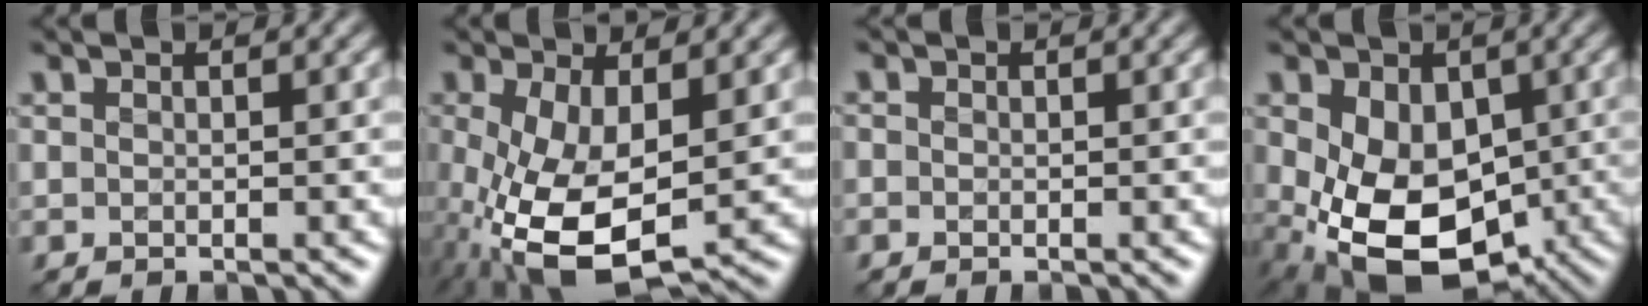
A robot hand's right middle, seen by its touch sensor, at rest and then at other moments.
{"total": 9.3, "force": [-2.0, 4.3, 8.0], "torque": [-0.189, -0.026, -0.030]}
{"total": 0.7, "force": [-0.2, 0.7, 0.0], "torque": [0.005, -0.006, -0.006]}
{"total": 10.8, "force": [-2.1, 7.4, 7.5], "torque": [-0.144, -0.038, -0.026]}